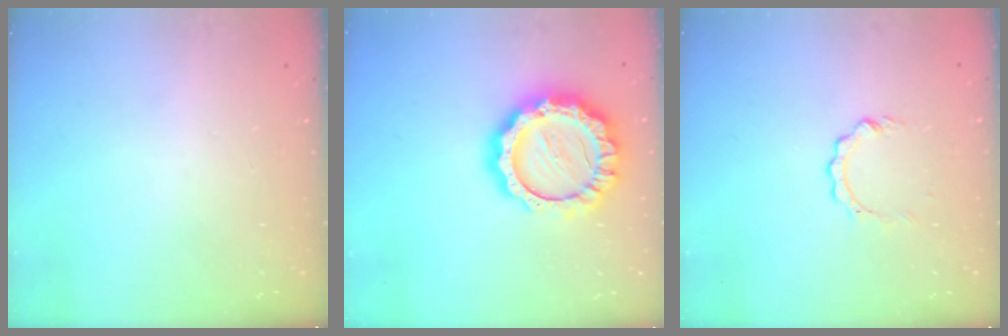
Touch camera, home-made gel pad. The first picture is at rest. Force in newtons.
{"total": 18.0, "press": 17.9, "slide": 1.6}
{"total": 4.1, "press": 4.1, "slide": 0.4}